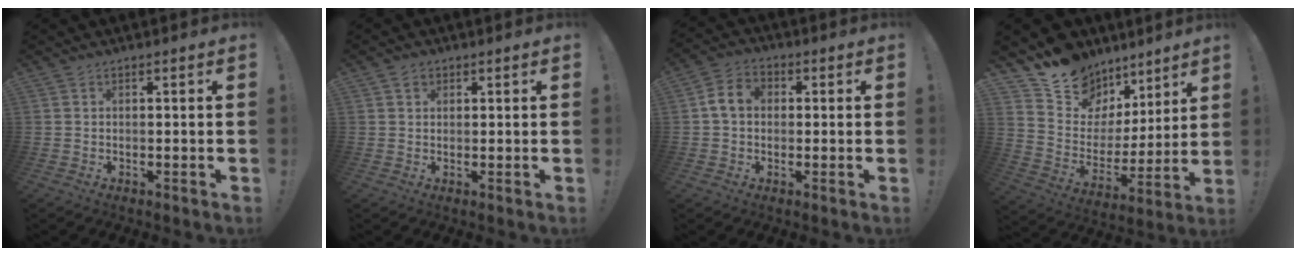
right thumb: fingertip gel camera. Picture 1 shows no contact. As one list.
[{"total": 1.8, "force": [1.1, 1.4, 0.5], "torque": [0.002, -0.002, 0.017]}, {"total": 7.3, "force": [0.6, 5.5, 4.7], "torque": [-0.077, 0.020, 0.015]}, {"total": 13.0, "force": [10.5, 7.5, 1.3], "torque": [-0.038, -0.095, 0.202]}]